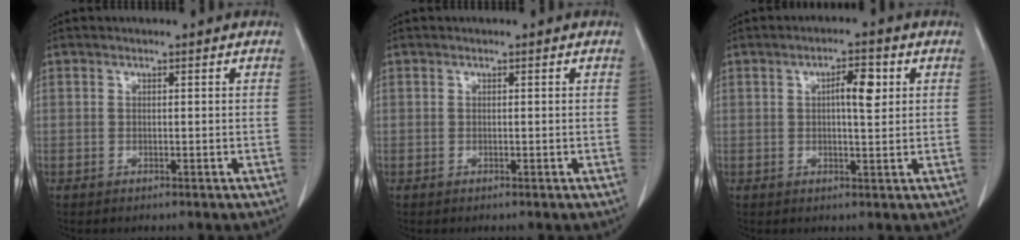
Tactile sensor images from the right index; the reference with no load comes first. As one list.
[{"total": 0.0}, {"total": 4.4, "force": [1.1, 1.0, 4.1], "torque": [-0.068, 0.004, 0.016]}]